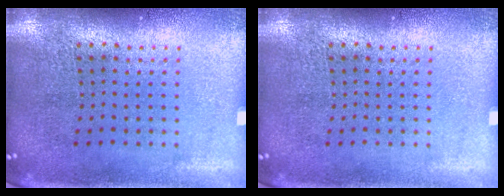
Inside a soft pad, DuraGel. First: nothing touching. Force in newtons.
{"total": 0.0}